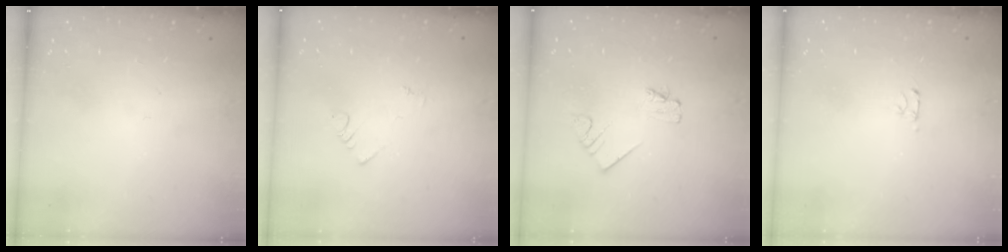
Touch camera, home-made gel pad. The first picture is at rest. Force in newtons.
{"total": 1.1, "press": 1.1, "slide": 0.3}
{"total": 2.0, "press": 2.0, "slide": 0.3}
{"total": 2.5, "press": 2.4, "slide": 0.3}